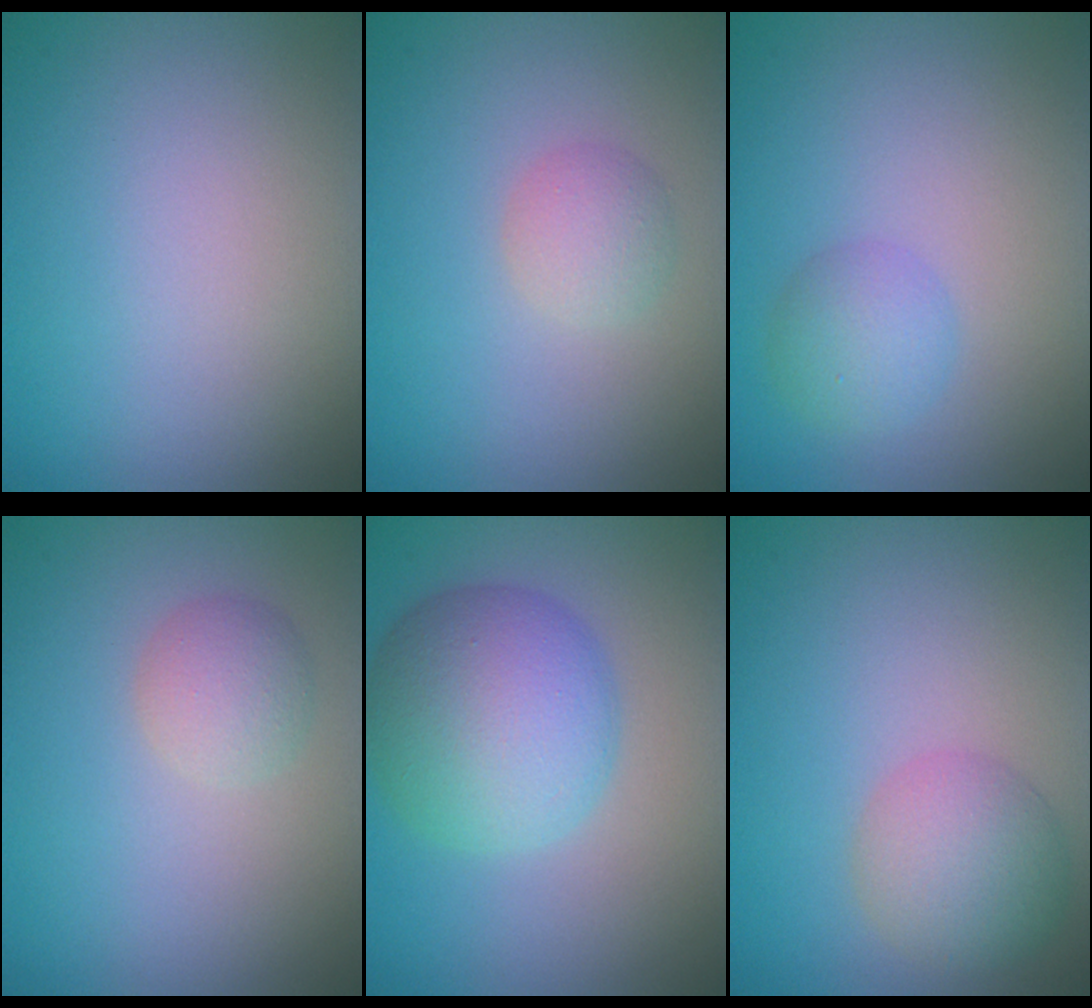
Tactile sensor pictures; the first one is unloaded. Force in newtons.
{"total": 1.8, "press": 1.8, "slide": 0.1}
{"total": 2.2, "press": 2.2, "slide": 0.0}
{"total": 2.0, "press": 2.0, "slide": 0.0}
{"total": 7.8, "press": 7.8, "slide": 0.1}
{"total": 3.7, "press": 3.7, "slide": 0.1}